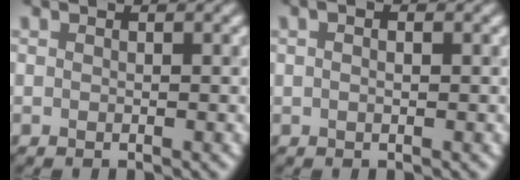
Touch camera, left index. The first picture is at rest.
{"total": 2.0, "force": [0.7, 1.1, 1.5], "torque": [-0.013, 0.005, -0.012]}